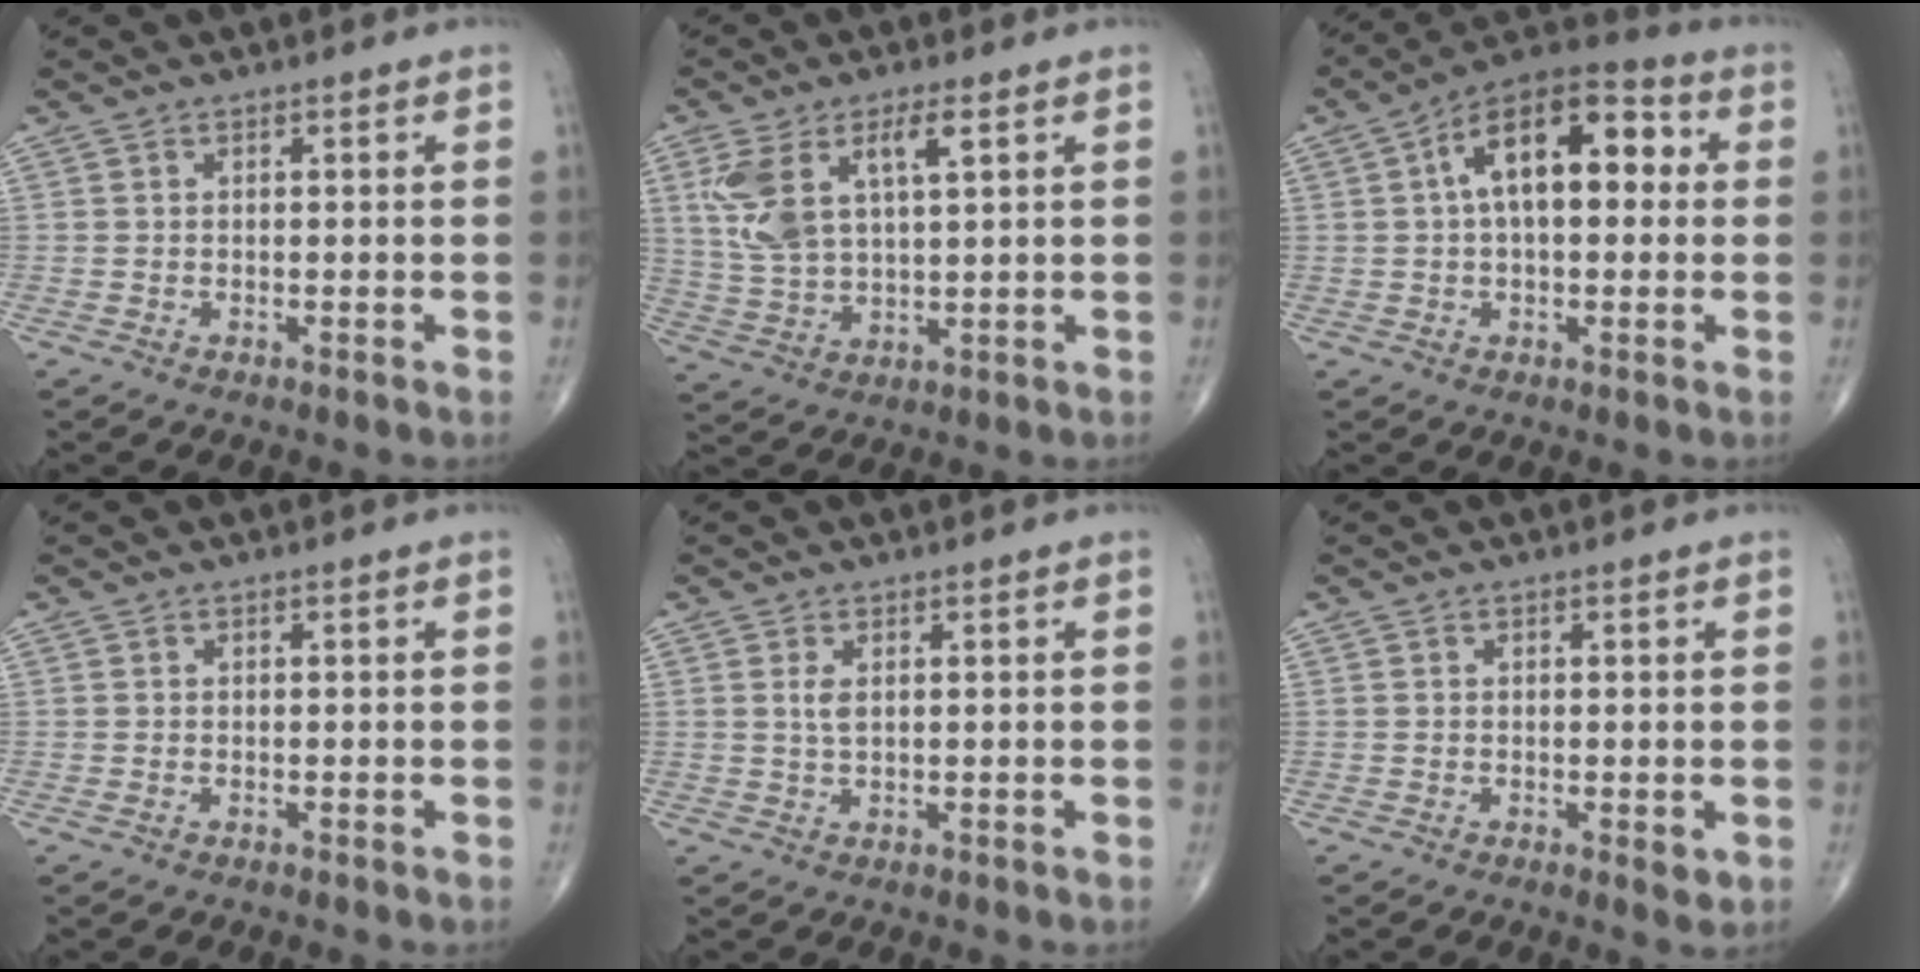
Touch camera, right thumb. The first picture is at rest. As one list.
[{"total": 11.2, "force": [4.1, 4.7, 9.3], "torque": [-0.193, -0.003, 0.088]}, {"total": 15.7, "force": [2.8, 8.1, 13.1], "torque": [-0.187, 0.038, 0.035]}, {"total": 0.0}, {"total": 1.8, "force": [0.6, 0.8, 1.5], "torque": [-0.030, -0.001, 0.015]}, {"total": 1.6, "force": [-0.2, 0.6, 1.5], "torque": [-0.021, -0.006, -0.002]}]